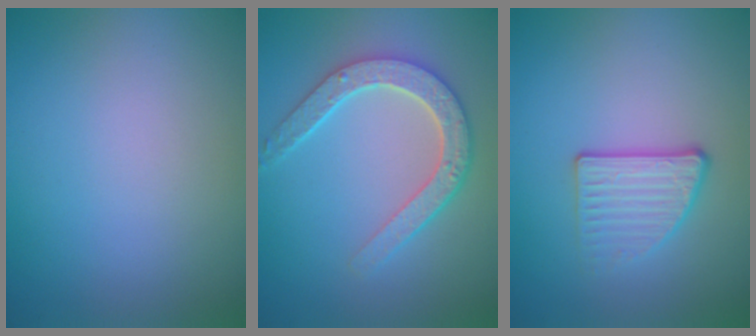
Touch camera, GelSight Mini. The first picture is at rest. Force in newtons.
{"total": 4.7, "press": 3.7, "slide": 2.9}
{"total": 2.8, "press": 2.3, "slide": 1.5}